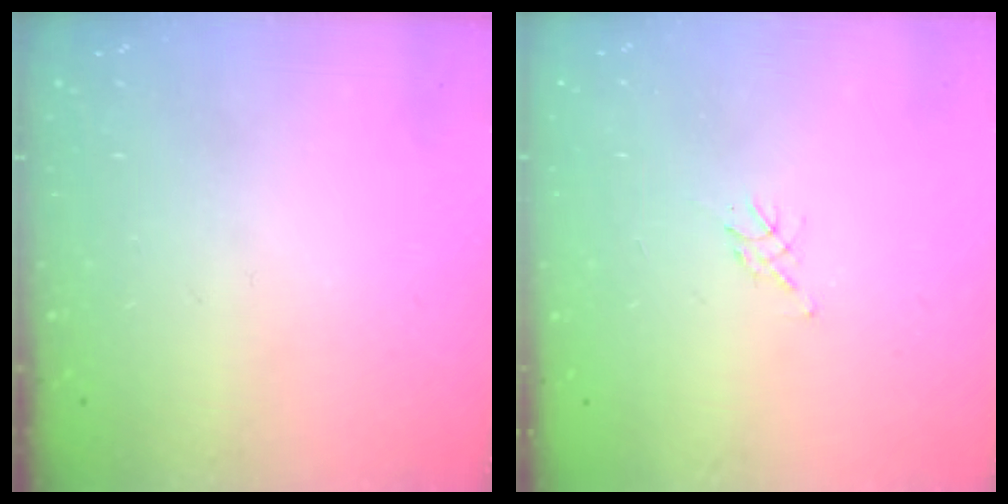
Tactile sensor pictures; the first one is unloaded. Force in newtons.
{"total": 4.8, "press": 4.8, "slide": 0.7}